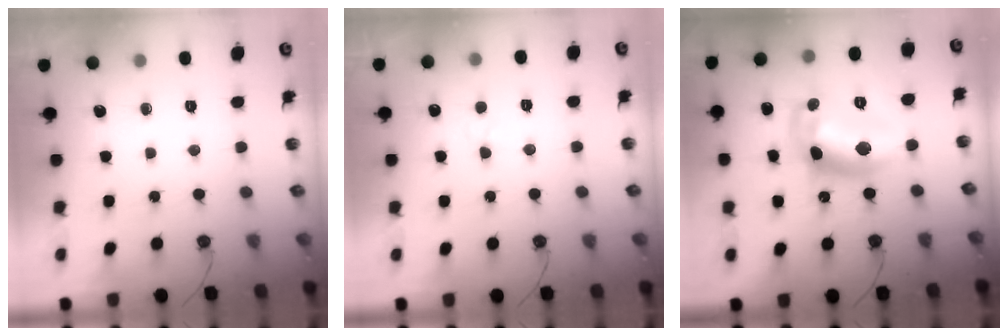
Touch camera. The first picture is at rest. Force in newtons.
{"total": 2.9, "press": 2.8, "slide": 0.5}
{"total": 15.7, "press": 15.7, "slide": 1.1}